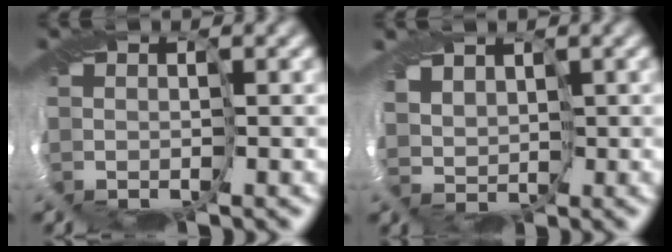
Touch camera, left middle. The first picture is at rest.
{"total": 1.5, "force": [0.1, 1.2, 0.8], "torque": [0.001, -0.001, -0.005]}